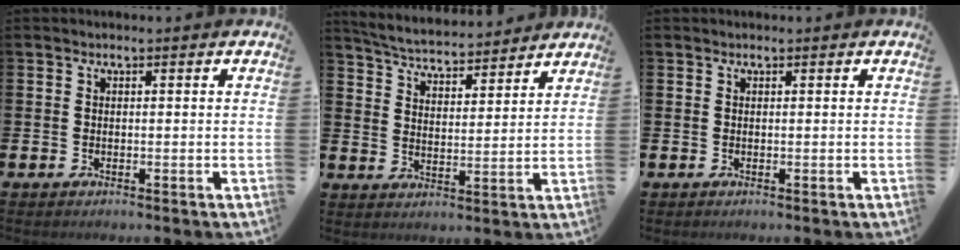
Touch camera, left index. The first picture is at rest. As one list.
[{"total": 5.4, "force": [5.4, 0.5, 0.5], "torque": [-0.035, -0.038, 0.094]}, {"total": 0.0}]